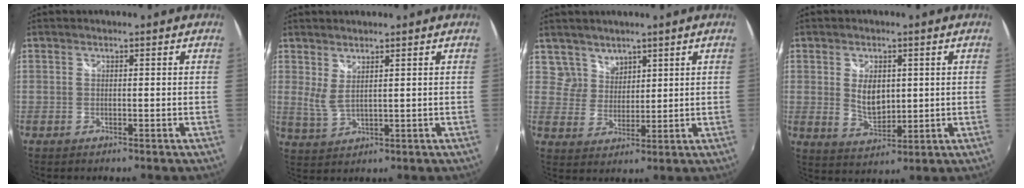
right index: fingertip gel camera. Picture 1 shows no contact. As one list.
[{"total": 3.2, "force": [2.1, 0.6, 2.4], "torque": [-0.048, -0.005, 0.042]}, {"total": 4.6, "force": [3.5, 3.0, -0.2], "torque": [0.015, 0.015, 0.070]}, {"total": 6.0, "force": [1.2, 3.6, 4.7], "torque": [-0.084, -0.001, 0.029]}]